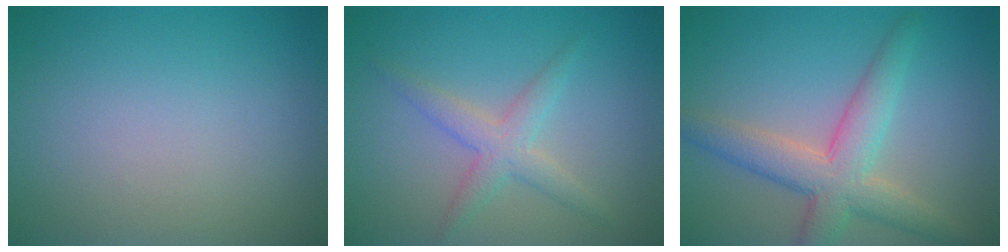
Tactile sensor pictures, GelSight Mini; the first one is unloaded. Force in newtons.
{"total": 2.8, "press": 2.8, "slide": 0.0}
{"total": 5.5, "press": 5.5, "slide": 0.2}